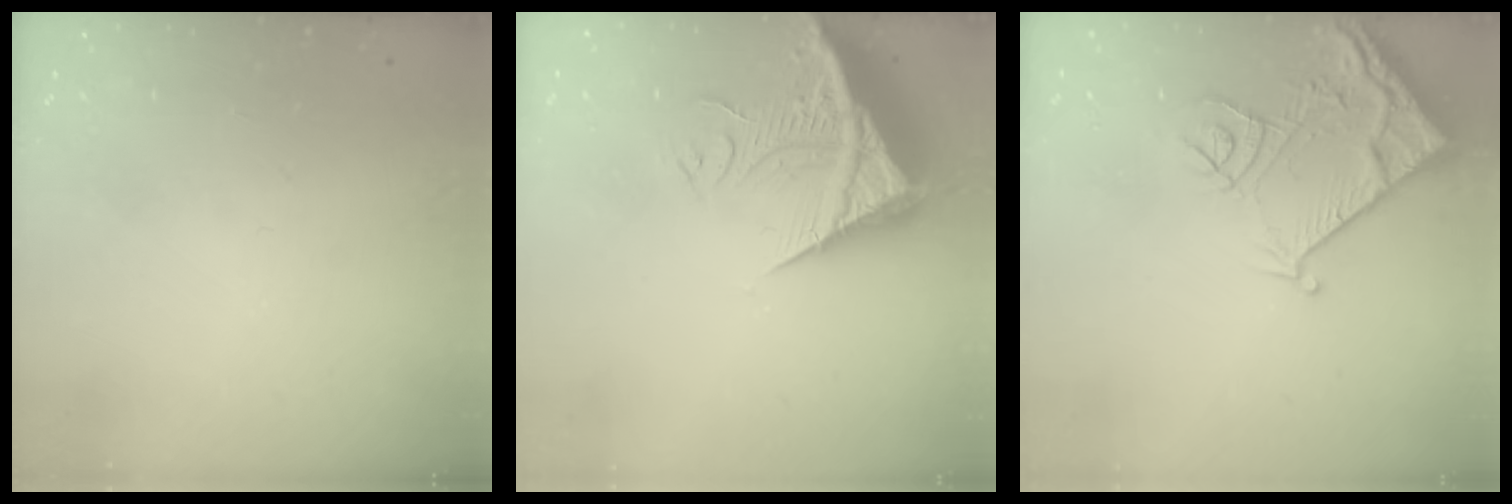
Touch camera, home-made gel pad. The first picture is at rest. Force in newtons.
{"total": 13.9, "press": 13.9, "slide": 1.3}
{"total": 12.6, "press": 12.5, "slide": 1.5}